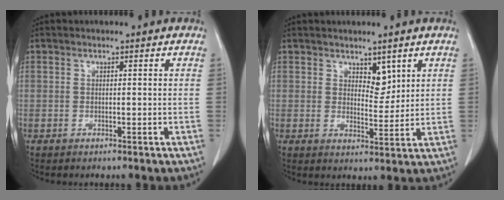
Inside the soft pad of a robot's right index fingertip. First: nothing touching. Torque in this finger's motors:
{"motor_torque": [-0.02, -0.03, 0.02, 0.00]}